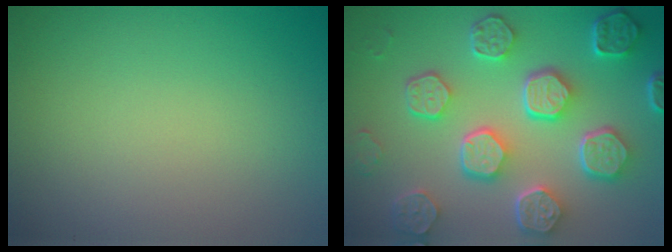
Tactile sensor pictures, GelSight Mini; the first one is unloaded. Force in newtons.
{"total": 8.1, "press": 6.2, "slide": 5.3}